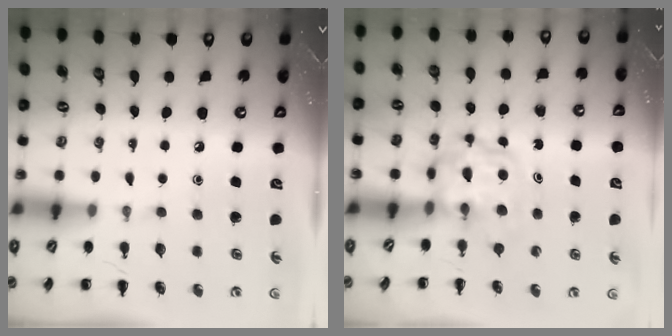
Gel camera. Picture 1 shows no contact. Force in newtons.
{"total": 4.0, "press": 3.9, "slide": 0.4}